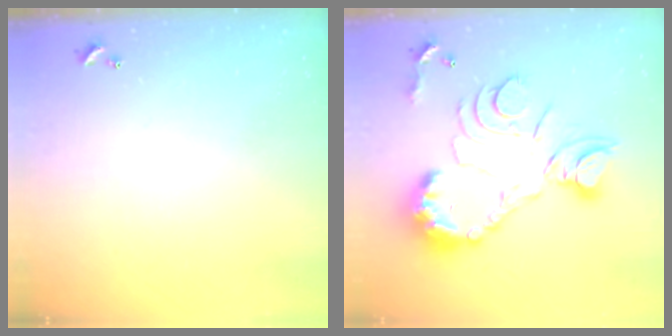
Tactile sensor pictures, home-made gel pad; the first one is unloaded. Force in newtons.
{"total": 18.2, "press": 18.1, "slide": 2.2}